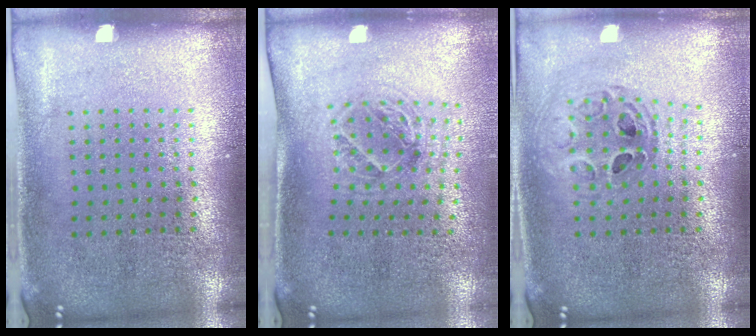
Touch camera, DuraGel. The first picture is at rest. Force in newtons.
{"total": 1.1, "press": 1.1, "slide": 0.4}
{"total": 0.7, "press": 0.7, "slide": 0.1}